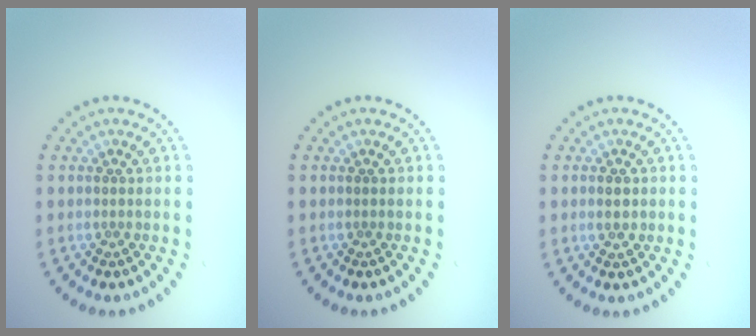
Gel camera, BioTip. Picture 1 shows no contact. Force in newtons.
{"total": 0.0}
{"total": 1.1, "press": 1.1, "slide": 0.1}